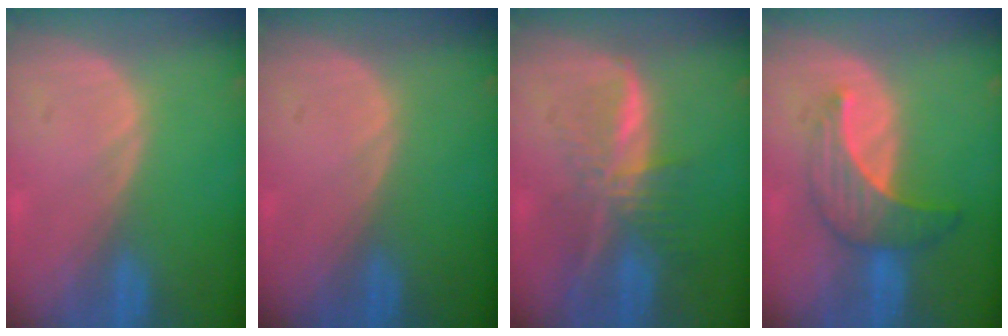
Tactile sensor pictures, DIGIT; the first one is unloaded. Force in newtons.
{"total": 0.0}
{"total": 7.8, "press": 6.5, "slide": 4.2}
{"total": 7.3, "press": 6.7, "slide": 3.0}